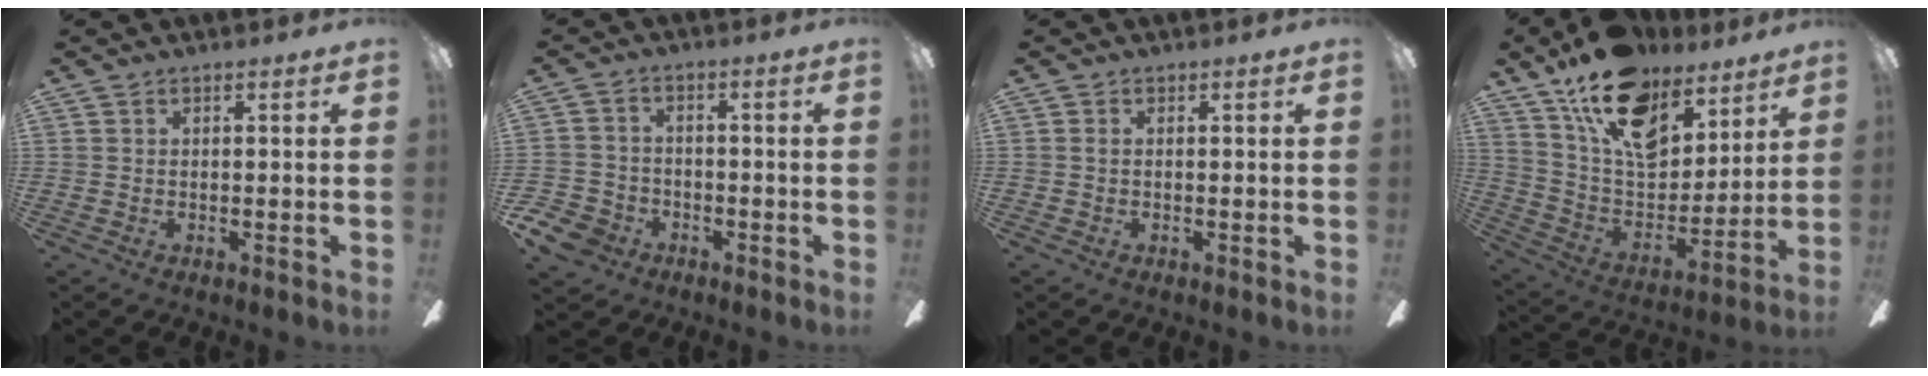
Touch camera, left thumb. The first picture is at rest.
{"total": 7.4, "force": [-4.6, 5.3, 2.4], "torque": [-0.064, 0.031, -0.089]}
{"total": 0.7, "force": [0.0, 0.5, 0.5], "torque": [-0.011, 0.005, -0.001]}
{"total": 19.7, "force": [12.6, 11.2, 10.1], "torque": [-0.170, -0.070, 0.229]}